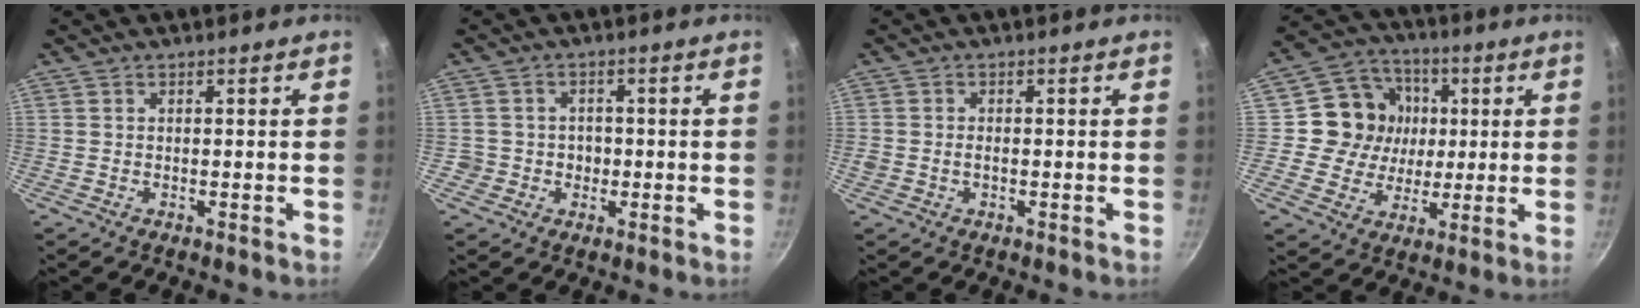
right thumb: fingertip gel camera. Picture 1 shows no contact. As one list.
[{"total": 3.6, "force": [-0.7, 3.4, 0.7], "torque": [0.012, 0.014, -0.011]}, {"total": 1.6, "force": [-0.3, 1.1, 1.0], "torque": [-0.017, 0.006, -0.006]}, {"total": 13.0, "force": [1.6, 12.1, 4.5], "torque": [-0.047, 0.013, 0.016]}]